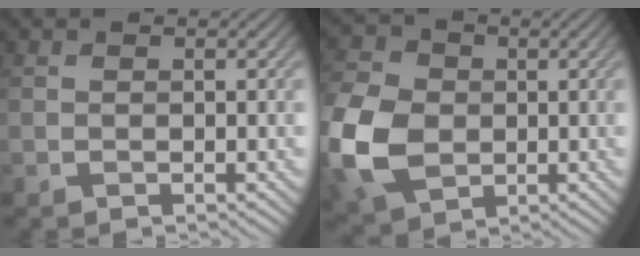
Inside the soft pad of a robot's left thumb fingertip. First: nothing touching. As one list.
[{"total": 12.8, "force": [-1.8, 9.6, 8.2], "torque": [-0.244, -0.015, -0.043]}]